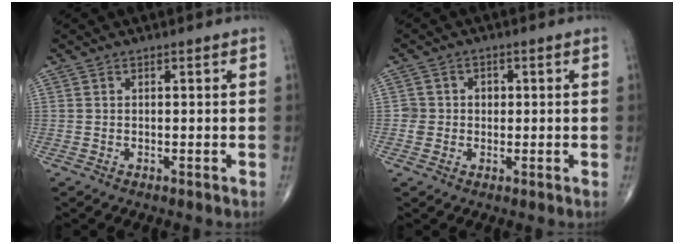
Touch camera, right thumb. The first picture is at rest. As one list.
[{"total": 3.5, "force": [0.1, 3.2, 1.5], "torque": [-0.006, 0.010, 0.002]}]